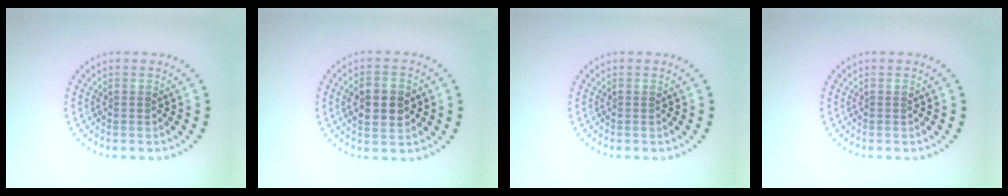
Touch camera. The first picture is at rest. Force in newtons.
{"total": 4.5, "press": 4.5, "slide": 0.1}
{"total": 0.0}
{"total": 0.0}